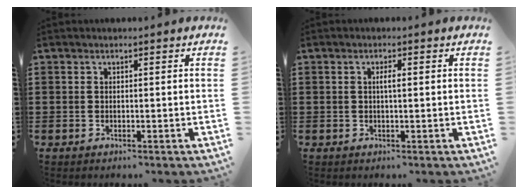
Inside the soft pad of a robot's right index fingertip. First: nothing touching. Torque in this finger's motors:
{"motor_torque": [0.34, -0.25, 0.04, 0.07]}